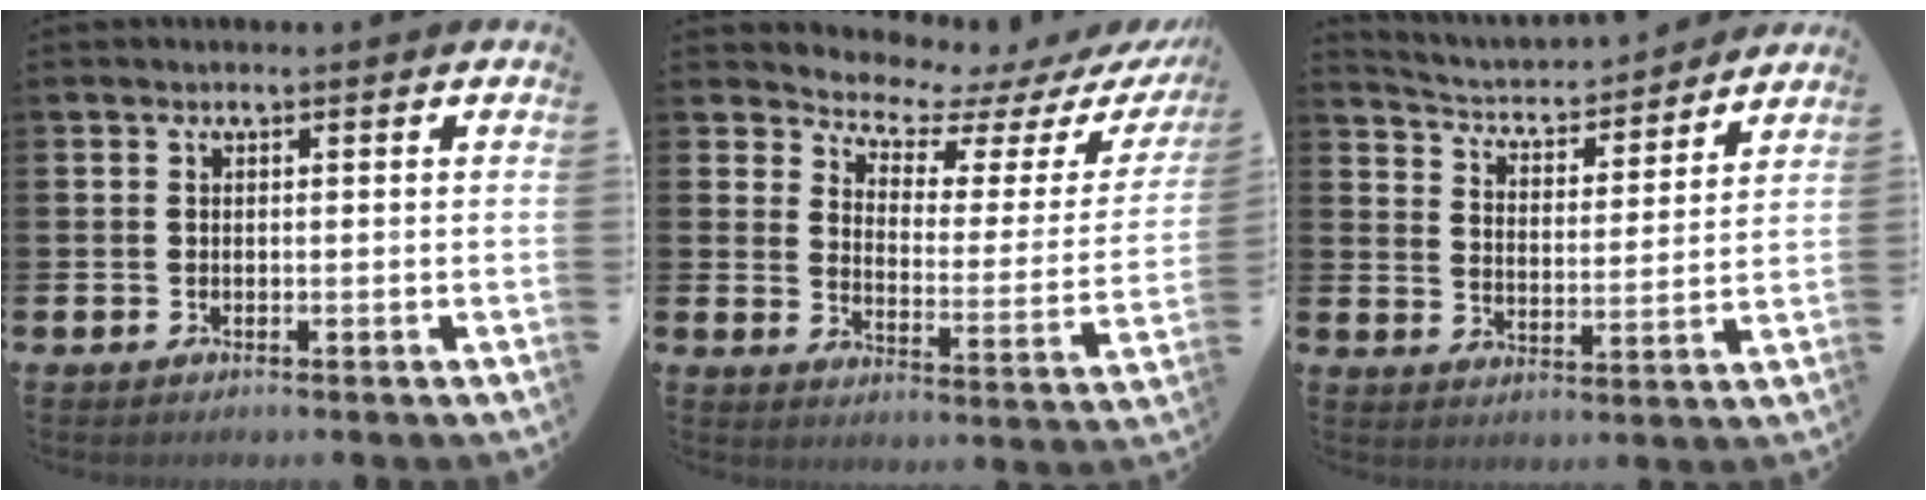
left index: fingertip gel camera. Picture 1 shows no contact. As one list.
[{"total": 5.1, "force": [4.8, 1.4, 1.1], "torque": [-0.045, -0.048, 0.076]}, {"total": 4.3, "force": [4.1, 0.9, 0.9], "torque": [-0.043, -0.042, 0.064]}]